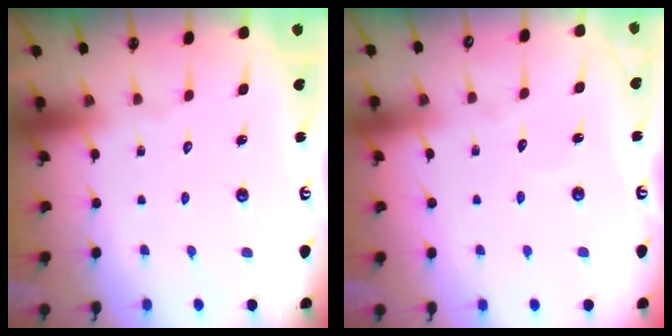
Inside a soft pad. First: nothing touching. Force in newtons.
{"total": 3.1, "press": 3.1, "slide": 0.3}